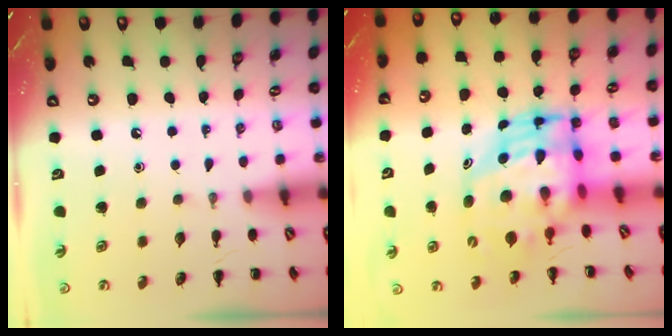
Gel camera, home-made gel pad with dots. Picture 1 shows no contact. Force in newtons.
{"total": 8.6, "press": 8.3, "slide": 2.2}